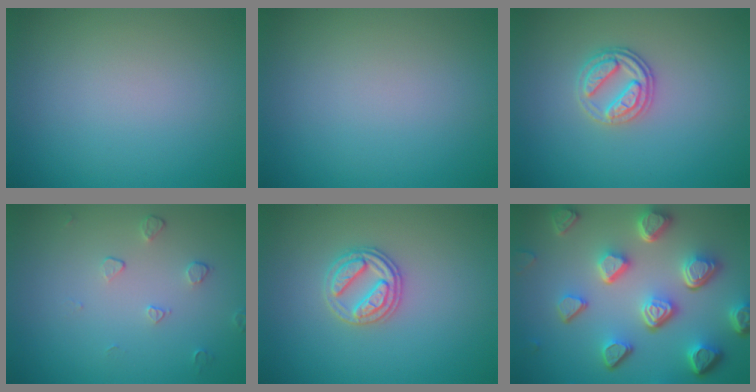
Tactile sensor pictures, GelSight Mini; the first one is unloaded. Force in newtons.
{"total": 0.0}
{"total": 2.6, "press": 2.5, "slide": 0.8}
{"total": 1.1, "press": 0.7, "slide": 0.9}
{"total": 2.7, "press": 2.7, "slide": 0.5}
{"total": 7.6, "press": 5.5, "slide": 5.1}